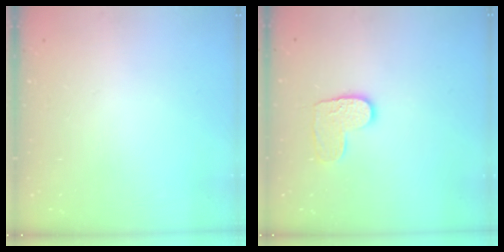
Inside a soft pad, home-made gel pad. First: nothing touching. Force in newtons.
{"total": 8.2, "press": 8.2, "slide": 0.5}